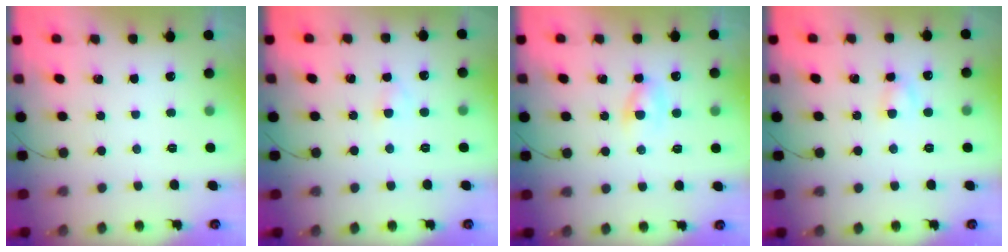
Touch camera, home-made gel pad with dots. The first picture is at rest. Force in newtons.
{"total": 2.1, "press": 1.9, "slide": 0.9}
{"total": 2.5, "press": 2.2, "slide": 1.1}
{"total": 3.2, "press": 3.0, "slide": 1.1}